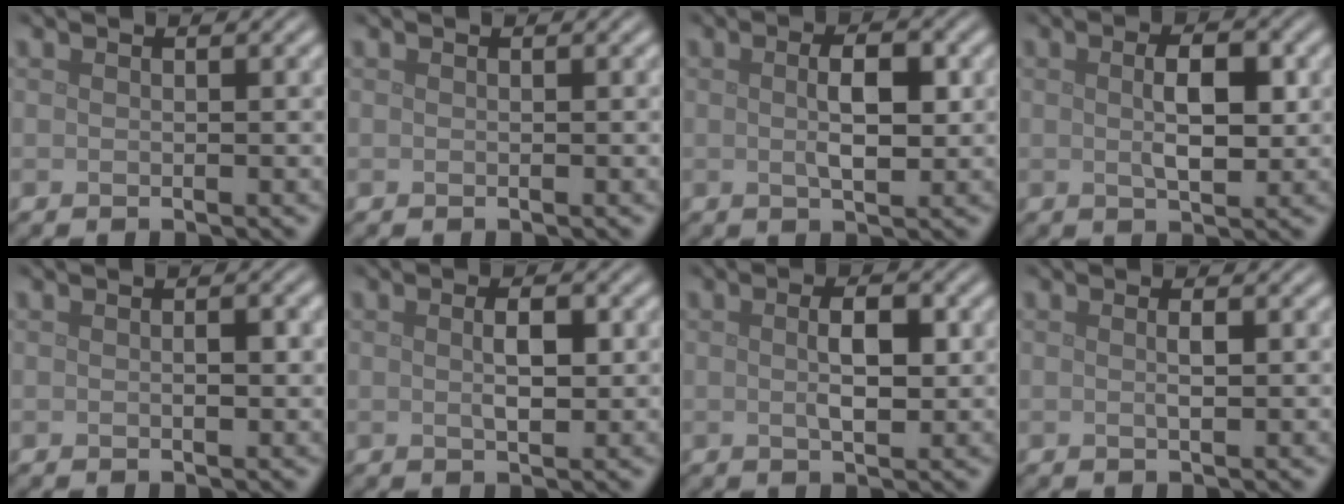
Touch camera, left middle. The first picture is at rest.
{"total": 0.0}
{"total": 3.5, "force": [0.3, 1.4, 3.2], "torque": [-0.059, 0.000, 0.004]}
{"total": 3.8, "force": [0.4, 1.7, 3.4], "torque": [-0.064, -0.001, 0.007]}
{"total": 1.3, "force": [0.0, 0.6, 1.1], "torque": [-0.016, -0.001, 0.000]}
{"total": 2.4, "force": [0.3, 0.9, 2.1], "torque": [-0.040, 0.001, 0.005]}
{"total": 3.1, "force": [0.3, 1.3, 2.8], "torque": [-0.051, 0.000, 0.004]}
{"total": 1.0, "force": [0.1, 0.2, 1.0], "torque": [-0.020, 0.001, 0.001]}